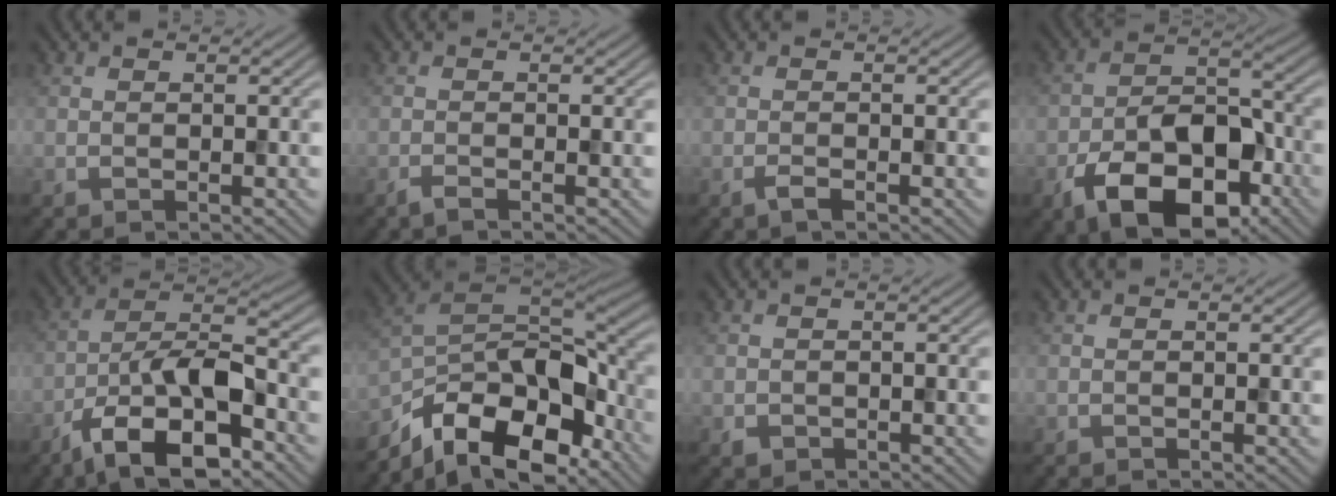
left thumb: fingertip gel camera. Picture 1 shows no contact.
{"total": 1.2, "force": [-0.9, 0.0, 0.8], "torque": [-0.016, 0.001, -0.023]}
{"total": 1.1, "force": [-0.8, 0.2, 0.8], "torque": [-0.018, 0.002, -0.017]}
{"total": 12.4, "force": [-6.4, 6.7, 8.3], "torque": [-0.149, -0.005, -0.115]}
{"total": 12.5, "force": [-7.1, 4.5, 9.3], "torque": [-0.160, 0.004, -0.139]}
{"total": 13.8, "force": [-8.6, 6.4, 8.7], "torque": [-0.185, -0.009, -0.157]}
{"total": 0.9, "force": [-0.4, 0.8, 0.3], "torque": [-0.005, -0.006, -0.009]}
{"total": 0.0}